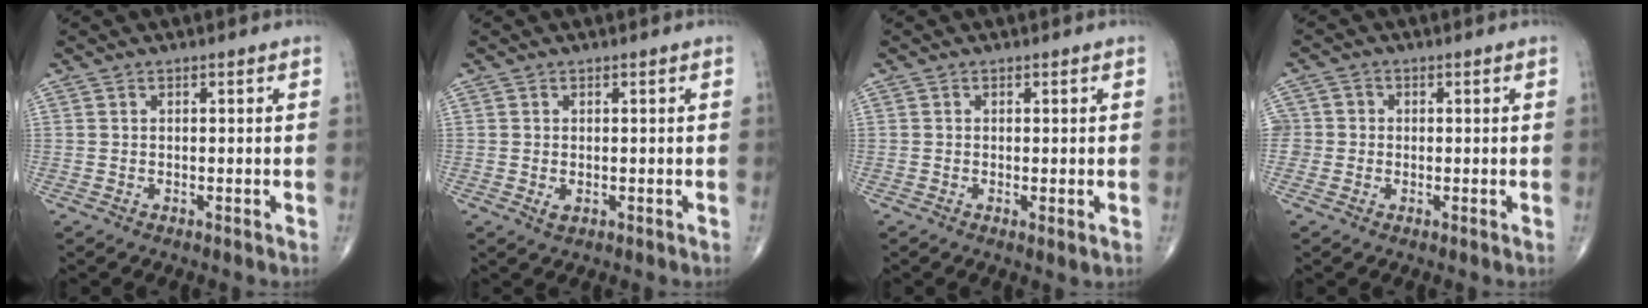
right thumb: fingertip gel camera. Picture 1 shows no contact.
{"total": 1.4, "force": [-0.2, 0.9, 1.1], "torque": [-0.017, -0.001, 0.000]}
{"total": 1.3, "force": [-0.2, 0.2, 1.2], "torque": [-0.025, -0.007, -0.005]}
{"total": 3.6, "force": [-0.4, 3.5, 0.5], "torque": [0.012, 0.011, -0.012]}